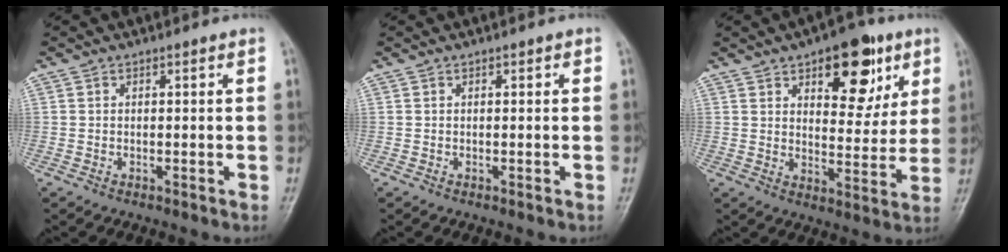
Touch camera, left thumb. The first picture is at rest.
{"total": 0.0}
{"total": 14.4, "force": [7.1, 7.3, 10.1], "torque": [-0.084, -0.029, 0.100]}